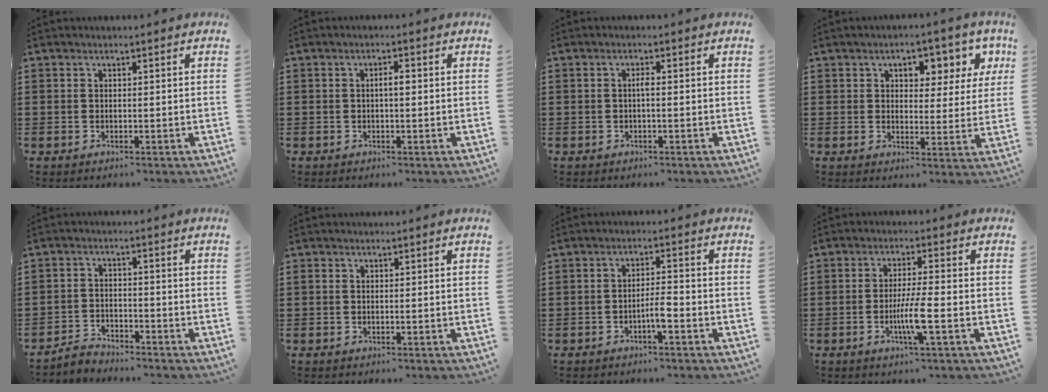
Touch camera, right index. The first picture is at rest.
{"total": 1.7, "force": [0.0, 0.4, 1.6], "torque": [-0.030, 0.002, -0.001]}
{"total": 1.5, "force": [-0.2, 0.1, 1.4], "torque": [-0.029, -0.001, -0.005]}
{"total": 5.1, "force": [3.1, 2.9, 2.7], "torque": [-0.047, -0.007, 0.047]}
{"total": 2.7, "force": [-2.7, 0.5, 0.0], "torque": [-0.008, 0.004, -0.057]}
{"total": 0.0}
{"total": 3.4, "force": [-1.6, 0.4, 2.9], "torque": [-0.060, -0.001, -0.031]}
{"total": 5.6, "force": [-1.8, 0.0, 5.3], "torque": [-0.103, -0.016, -0.034]}